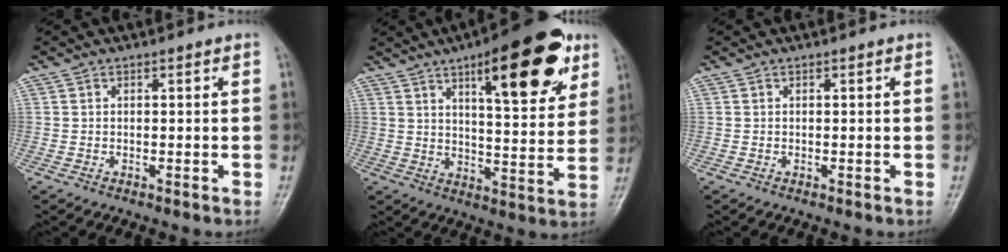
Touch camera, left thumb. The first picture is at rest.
{"total": 19.4, "force": [10.1, 6.3, 15.3], "torque": [-0.179, -0.036, 0.142]}
{"total": 0.0}